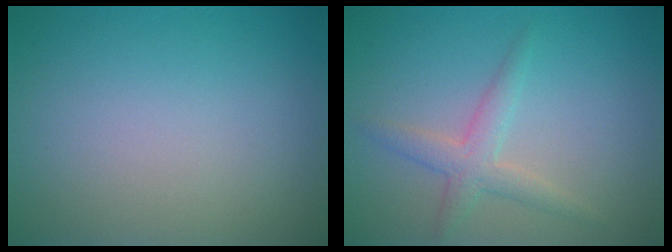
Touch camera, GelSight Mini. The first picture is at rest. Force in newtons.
{"total": 2.5, "press": 2.5, "slide": 0.0}